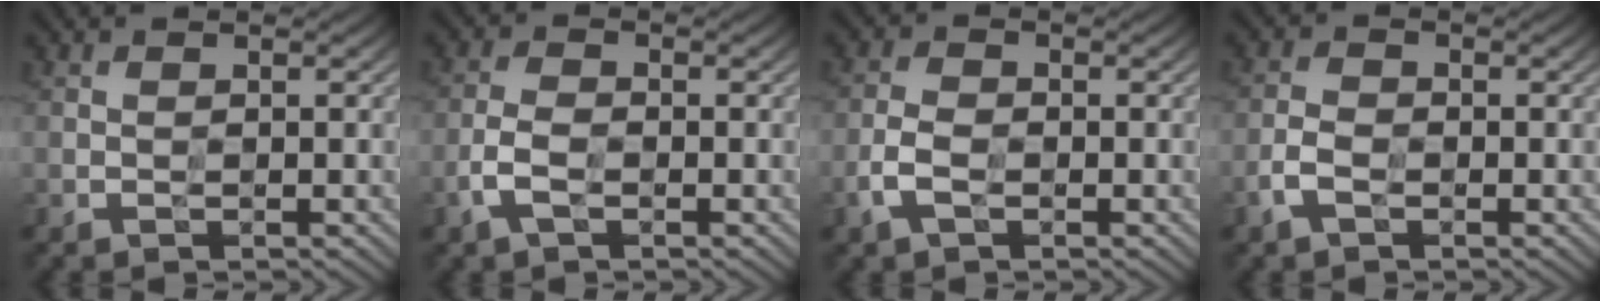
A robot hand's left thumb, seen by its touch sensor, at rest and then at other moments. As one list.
[{"total": 4.2, "force": [-2.3, 2.2, 2.7], "torque": [-0.060, -0.004, -0.049]}, {"total": 4.3, "force": [-2.2, 2.5, 2.6], "torque": [-0.059, -0.006, -0.049]}, {"total": 3.5, "force": [-2.1, 2.0, 1.9], "torque": [-0.041, -0.005, -0.047]}]